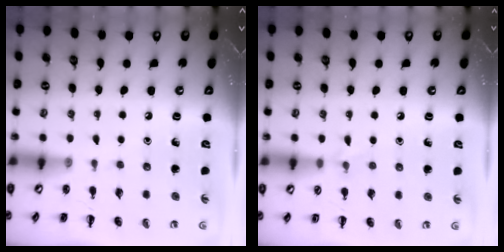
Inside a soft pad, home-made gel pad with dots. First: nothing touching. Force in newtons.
{"total": 5.3, "press": 5.0, "slide": 1.7}